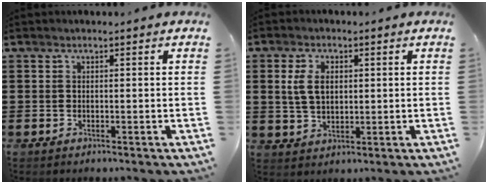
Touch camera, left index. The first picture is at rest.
{"total": 4.8, "force": [1.1, 2.9, 3.7], "torque": [-0.087, 0.008, 0.015]}